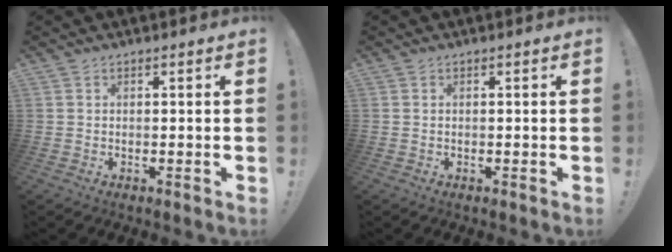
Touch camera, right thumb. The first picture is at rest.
{"total": 0.0}